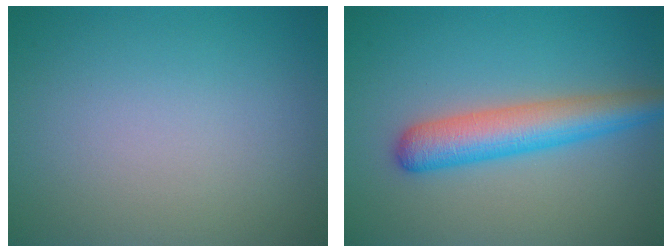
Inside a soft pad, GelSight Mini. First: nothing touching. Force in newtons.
{"total": 5.1, "press": 5.1, "slide": 0.1}